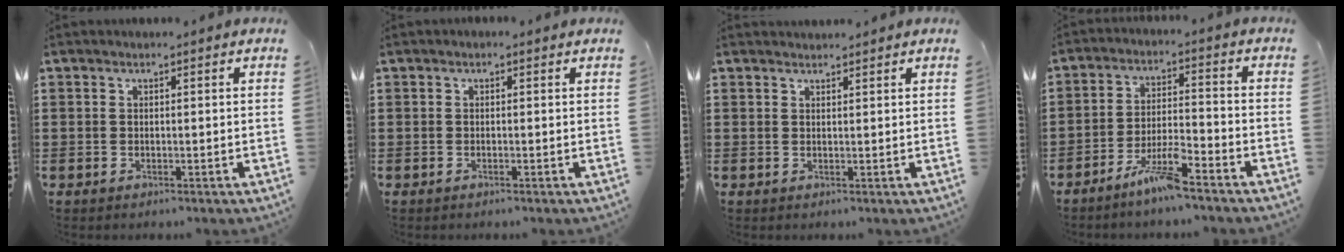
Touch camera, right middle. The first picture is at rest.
{"total": 0.0}
{"total": 1.3, "force": [1.3, 0.2, 0.0], "torque": [0.006, -0.003, 0.023]}
{"total": 6.4, "force": [-5.0, 0.5, 4.0], "torque": [-0.084, -0.005, -0.096]}